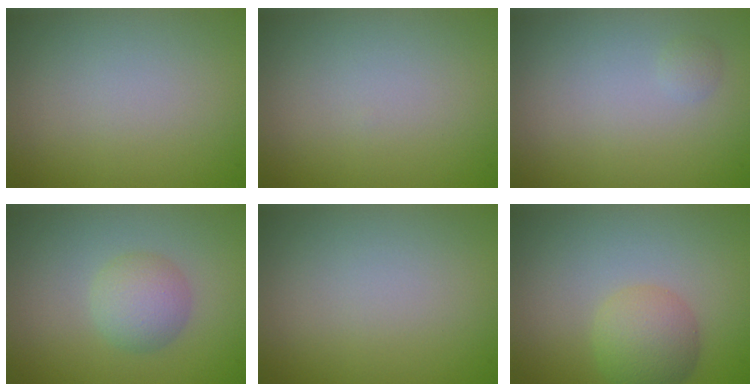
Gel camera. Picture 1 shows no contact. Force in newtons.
{"total": 0.0}
{"total": 0.6, "press": 0.6, "slide": 0.0}
{"total": 2.7, "press": 2.7, "slide": 0.0}
{"total": 0.0}
{"total": 3.5, "press": 3.5, "slide": 0.0}